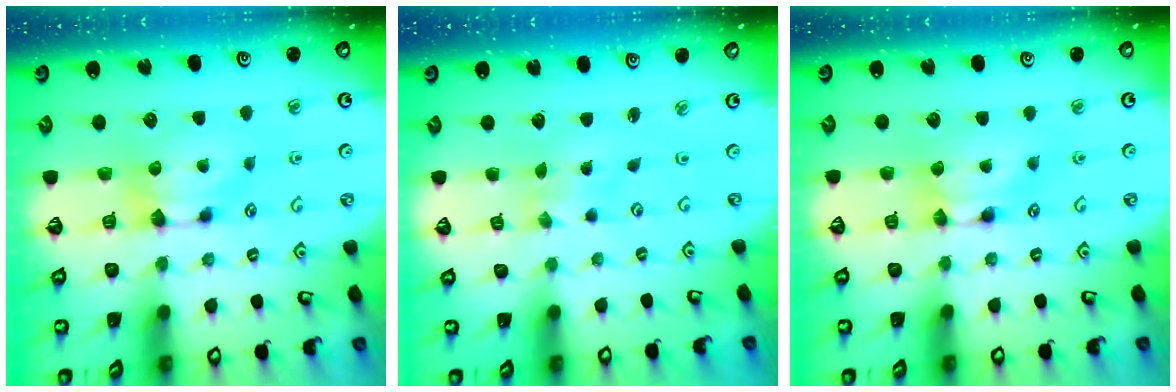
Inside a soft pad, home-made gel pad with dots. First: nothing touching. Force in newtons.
{"total": 4.6, "press": 4.5, "slide": 0.8}
{"total": 1.5, "press": 1.5, "slide": 0.2}